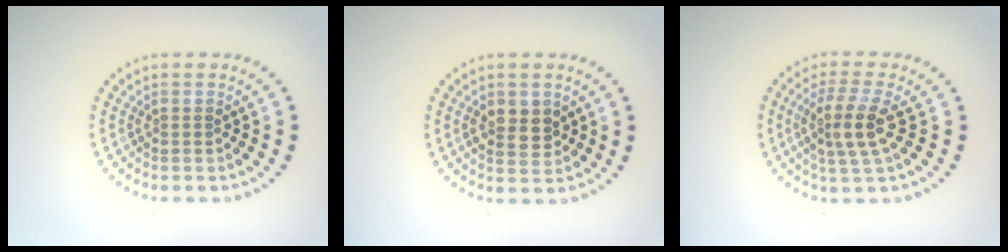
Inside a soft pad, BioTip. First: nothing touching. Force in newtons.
{"total": 2.7, "press": 2.7, "slide": 0.4}
{"total": 3.7, "press": 3.3, "slide": 1.7}